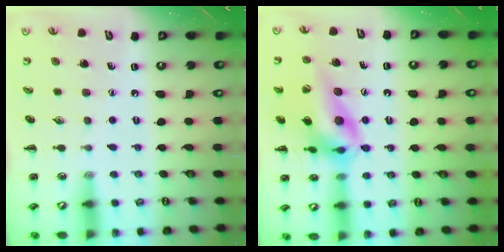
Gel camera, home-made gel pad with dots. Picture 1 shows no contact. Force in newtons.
{"total": 14.9, "press": 14.2, "slide": 4.7}